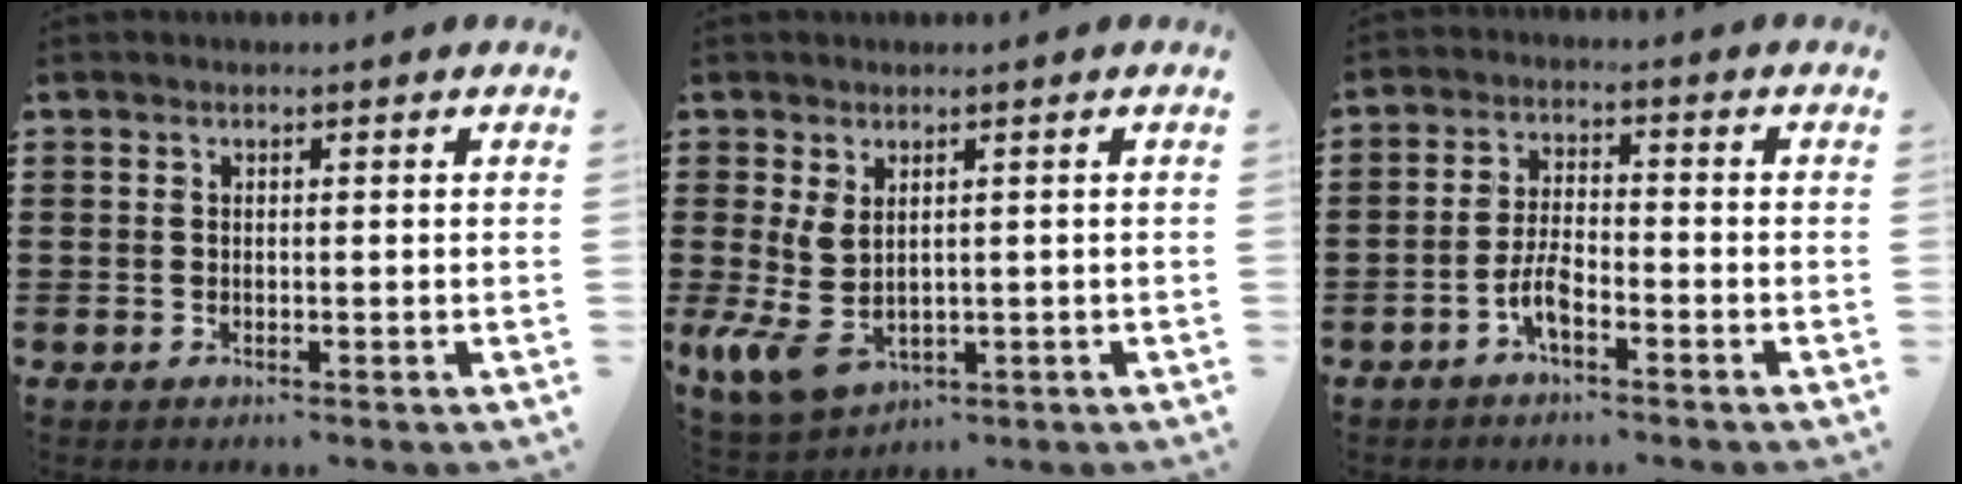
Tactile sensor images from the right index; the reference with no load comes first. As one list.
[{"total": 5.8, "force": [0.5, 3.4, 4.7], "torque": [-0.125, -0.012, 0.008]}, {"total": 4.6, "force": [-2.6, 1.7, 3.4], "torque": [-0.085, 0.001, -0.056]}]